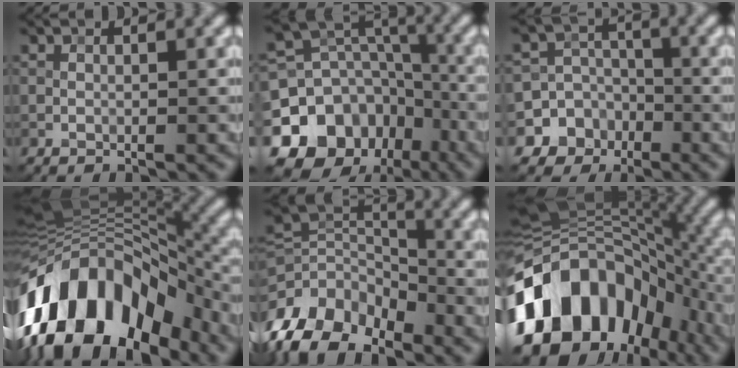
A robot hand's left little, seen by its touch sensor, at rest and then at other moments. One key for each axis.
{"total": 13.9, "fx": -7.3, "fy": 10.6, "fz": 5.2, "tx": -0.131, "ty": 0.008, "tz": -0.123}
{"total": 9.8, "fx": -4.6, "fy": 8.6, "fz": 0.5, "tx": -0.020, "ty": -0.008, "tz": -0.090}
{"total": 16.0, "fx": -6.9, "fy": 9.2, "fz": 11.1, "tx": -0.198, "ty": 0.037, "tz": -0.134}
{"total": 11.7, "fx": -7.2, "fy": 7.1, "fz": 5.9, "tx": -0.146, "ty": 0.004, "tz": -0.139}
{"total": 16.5, "fx": -5.6, "fy": 11.3, "fz": 10.6, "tx": -0.196, "ty": 0.004, "tz": -0.106}